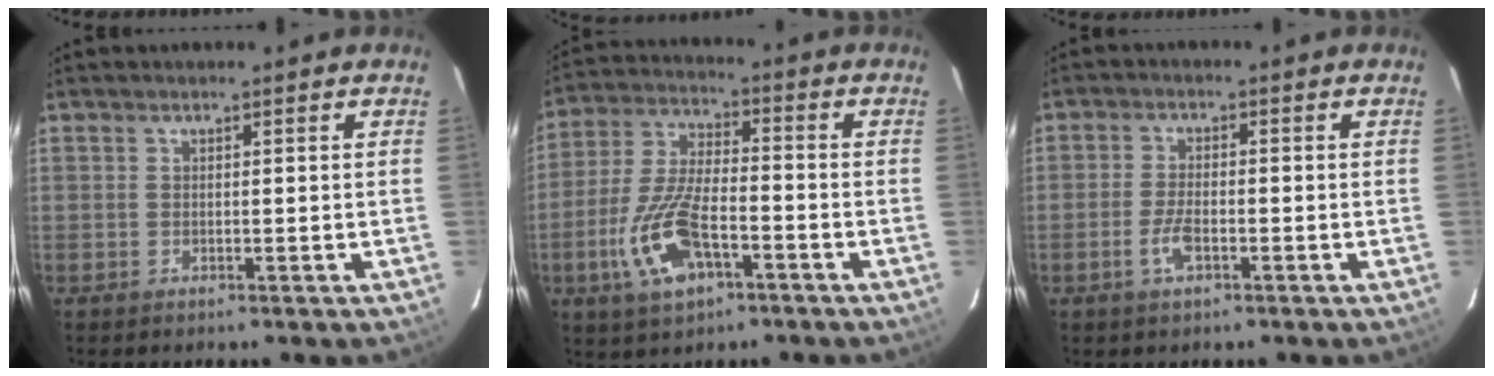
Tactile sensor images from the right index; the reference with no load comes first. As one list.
[{"total": 13.7, "force": [-5.6, 5.7, 11.2], "torque": [-0.244, -0.007, -0.103]}, {"total": 4.2, "force": [-1.9, 1.5, 3.4], "torque": [-0.074, -0.002, -0.037]}]